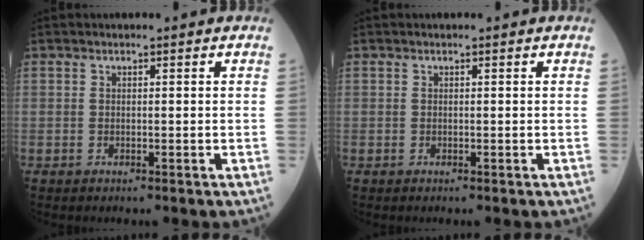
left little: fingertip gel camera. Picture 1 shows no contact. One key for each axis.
{"total": 0.0}